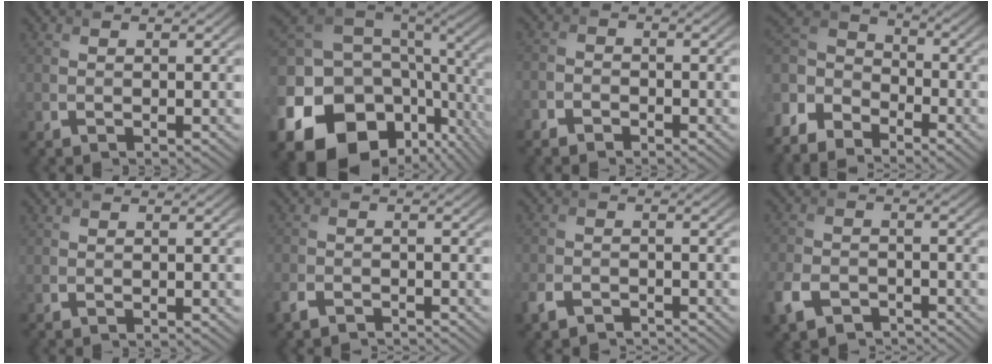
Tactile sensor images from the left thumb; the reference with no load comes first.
{"total": 20.0, "force": [-3.9, 14.9, 12.9], "torque": [-0.295, -0.040, -0.023]}
{"total": 2.1, "force": [-1.7, 1.2, 0.4], "torque": [-0.009, 0.005, -0.041]}
{"total": 6.8, "force": [-3.5, 4.4, 3.9], "torque": [-0.106, -0.003, -0.090]}
{"total": 0.0}
{"total": 2.9, "force": [-2.4, 1.0, 1.2], "torque": [-0.023, -0.005, -0.055]}
{"total": 3.5, "force": [-2.7, 1.6, 1.5], "torque": [-0.033, -0.006, -0.057]}
{"total": 6.1, "force": [-4.0, 3.6, 3.0], "torque": [-0.076, -0.007, -0.083]}